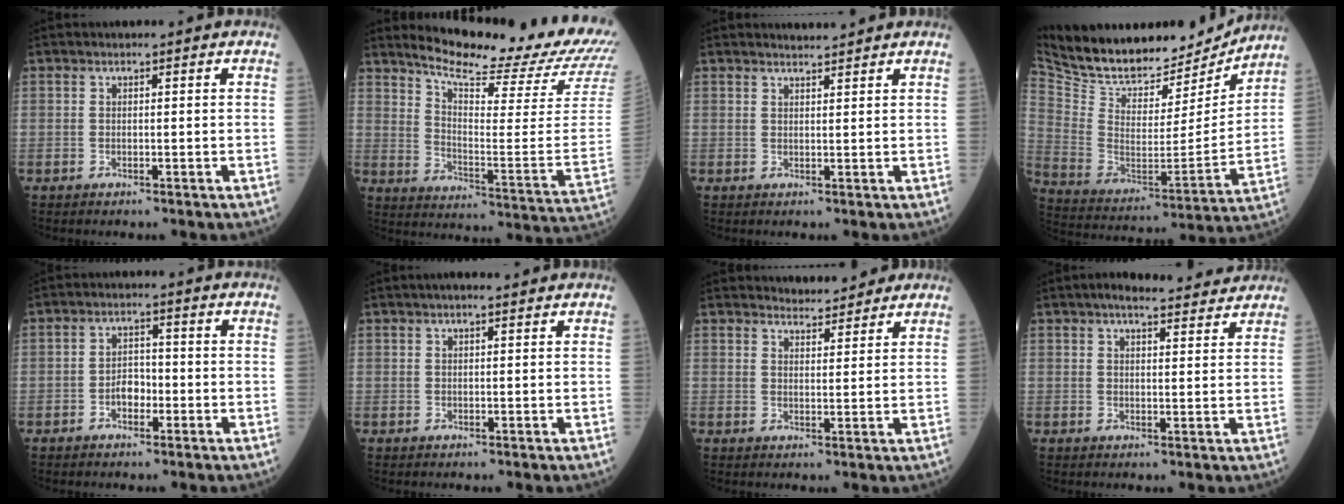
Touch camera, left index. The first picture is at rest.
{"total": 21.6, "force": [19.7, 0.6, 8.7], "torque": [-0.146, -0.098, 0.256]}
{"total": 2.0, "force": [2.0, -0.1, 0.1], "torque": [-0.005, 0.007, 0.034]}
{"total": 20.4, "force": [18.5, 6.7, 5.5], "torque": [-0.111, -0.023, 0.299]}
{"total": 3.2, "force": [-1.5, 1.9, 2.0], "torque": [-0.034, 0.004, -0.032]}
{"total": 3.0, "force": [2.4, 0.5, 1.7], "torque": [-0.021, 0.019, 0.034]}
{"total": 5.7, "force": [5.4, 1.4, 0.9], "torque": [-0.012, 0.008, 0.070]}
{"total": 8.9, "force": [7.9, 1.7, 3.8], "torque": [-0.048, 0.014, 0.094]}